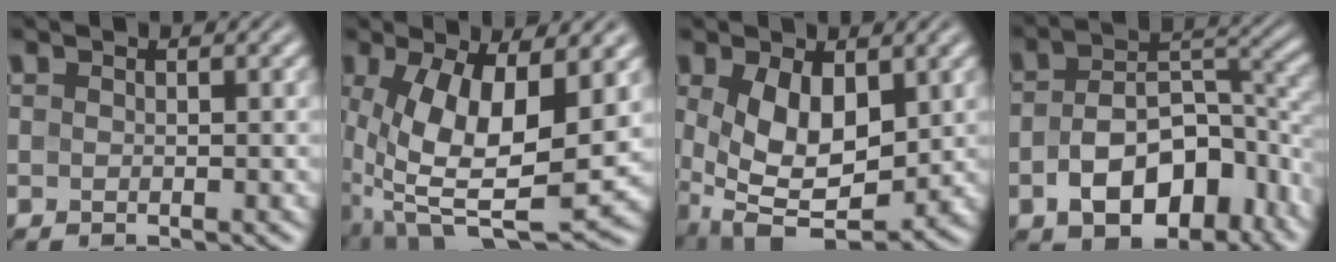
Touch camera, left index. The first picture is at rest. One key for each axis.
{"total": 11.1, "fx": 0.4, "fy": 4.8, "fz": 10.0, "tx": -0.193, "ty": -0.025, "tz": 0.011}
{"total": 7.8, "fx": 0.9, "fy": 4.5, "fz": 6.3, "tx": -0.131, "ty": -0.013, "tz": 0.020}
{"total": 9.6, "fx": -4.2, "fy": 5.5, "fz": 6.6, "tx": -0.108, "ty": -0.007, "tz": -0.066}